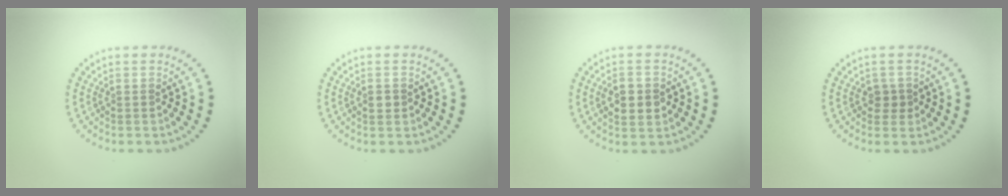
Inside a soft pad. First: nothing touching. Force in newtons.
{"total": 1.1, "press": 1.1, "slide": 0.2}
{"total": 2.7, "press": 2.7, "slide": 0.2}
{"total": 1.3, "press": 1.2, "slide": 0.5}